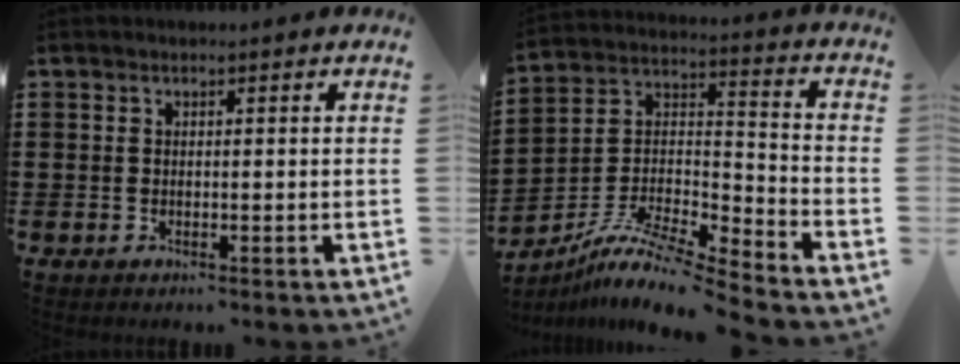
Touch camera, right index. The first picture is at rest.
{"total": 9.8, "force": [-8.5, 1.1, 4.8], "torque": [-0.105, 0.001, -0.175]}